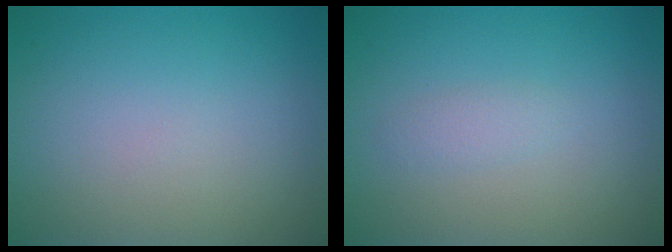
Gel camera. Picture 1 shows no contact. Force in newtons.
{"total": 1.0, "press": 1.0, "slide": 0.0}